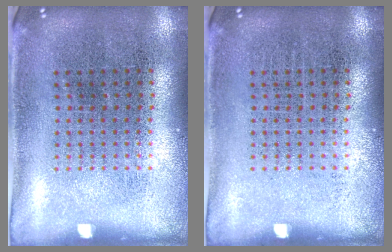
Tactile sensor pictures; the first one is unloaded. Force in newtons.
{"total": 0.0}